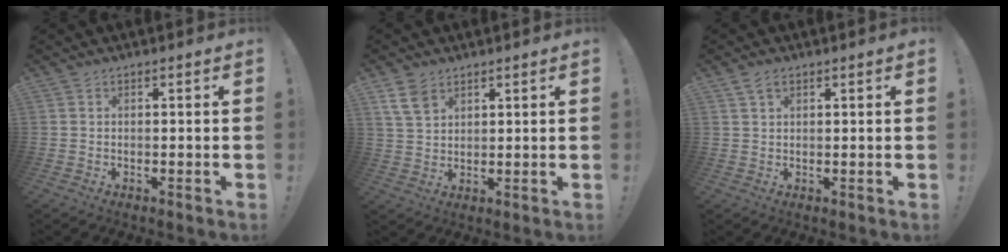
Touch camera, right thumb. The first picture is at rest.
{"total": 6.4, "force": [3.9, 3.8, 3.3], "torque": [-0.058, -0.012, 0.079]}
{"total": 2.8, "force": [1.7, 1.2, 1.9], "torque": [-0.034, -0.004, 0.031]}